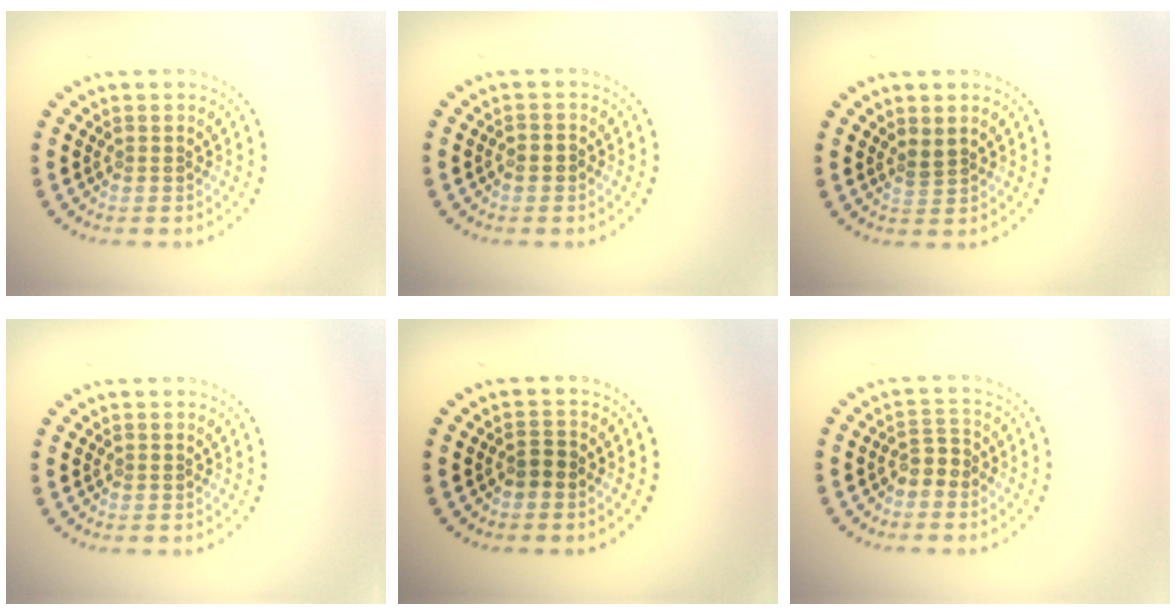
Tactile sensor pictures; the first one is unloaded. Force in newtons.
{"total": 1.1, "press": 1.0, "slide": 0.5}
{"total": 1.2, "press": 0.8, "slide": 0.9}
{"total": 0.0}
{"total": 1.3, "press": 1.1, "slide": 0.6}
{"total": 1.8, "press": 1.4, "slide": 1.1}